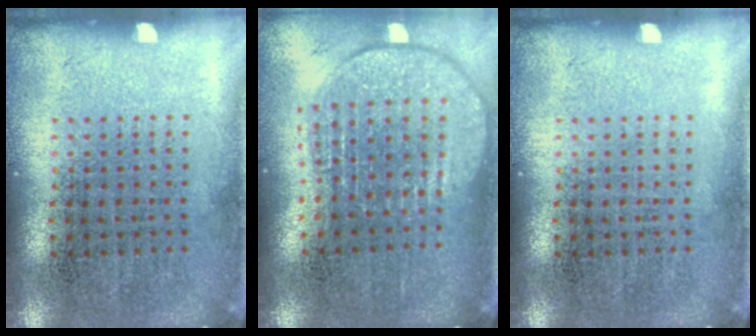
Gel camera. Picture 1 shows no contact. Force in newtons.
{"total": 2.0, "press": 1.6, "slide": 1.2}
{"total": 0.0}